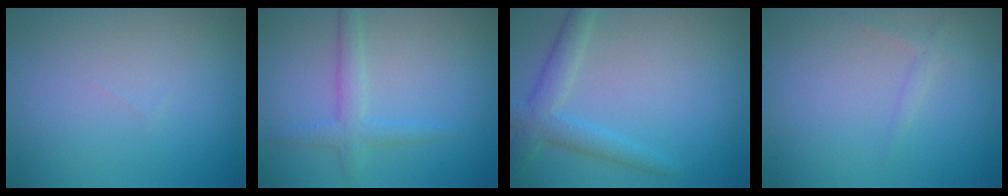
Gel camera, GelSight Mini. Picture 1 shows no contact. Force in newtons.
{"total": 2.4, "press": 2.4, "slide": 0.2}
{"total": 3.2, "press": 3.2, "slide": 0.1}
{"total": 0.9, "press": 0.9, "slide": 0.1}